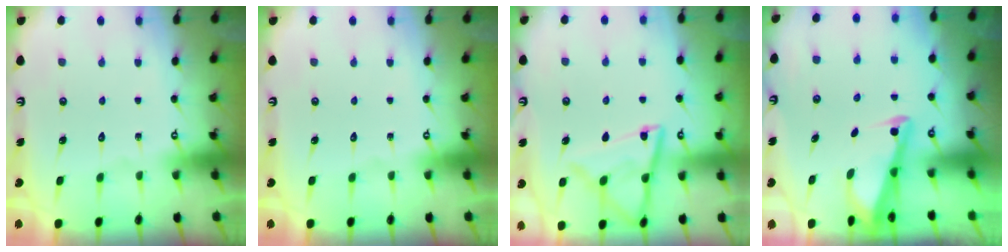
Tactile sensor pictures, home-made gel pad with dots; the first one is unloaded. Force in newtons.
{"total": 0.0}
{"total": 12.9, "press": 12.8, "slide": 1.4}
{"total": 2.8, "press": 2.8, "slide": 0.3}